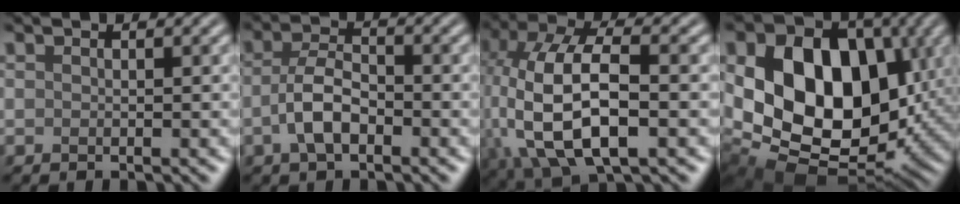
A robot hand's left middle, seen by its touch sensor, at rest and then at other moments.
{"total": 3.9, "force": [-1.3, 1.9, 3.1], "torque": [-0.060, 0.004, -0.033]}
{"total": 12.4, "force": [-1.4, 6.0, 10.7], "torque": [-0.227, 0.000, -0.028]}
{"total": 15.0, "force": [1.4, 10.8, 10.3], "torque": [-0.158, 0.000, 0.016]}